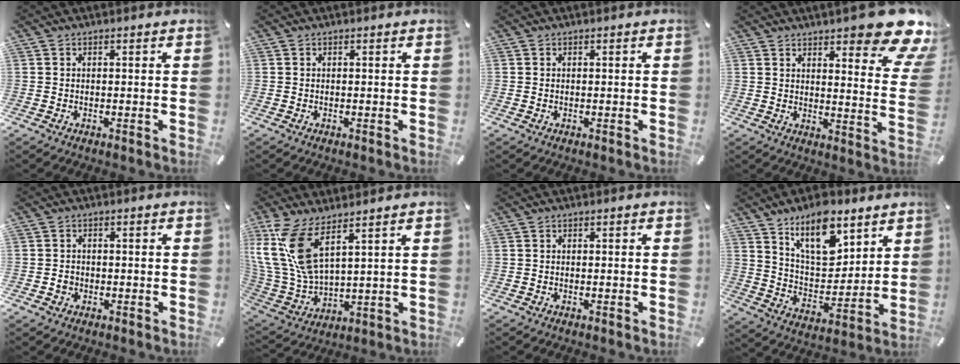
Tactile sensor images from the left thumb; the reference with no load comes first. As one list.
[{"total": 0.0}, {"total": 0.0}, {"total": 13.4, "force": [9.8, 3.7, 8.4], "torque": [-0.107, -0.086, 0.164]}, {"total": 1.5, "force": [-0.5, 1.4, 0.4], "torque": [-0.009, 0.006, -0.012]}, {"total": 15.3, "force": [8.2, 6.6, 11.0], "torque": [-0.275, -0.052, 0.143]}, {"total": 0.0}, {"total": 15.3, "force": [10.2, 7.7, 8.3], "torque": [-0.135, -0.051, 0.182]}]